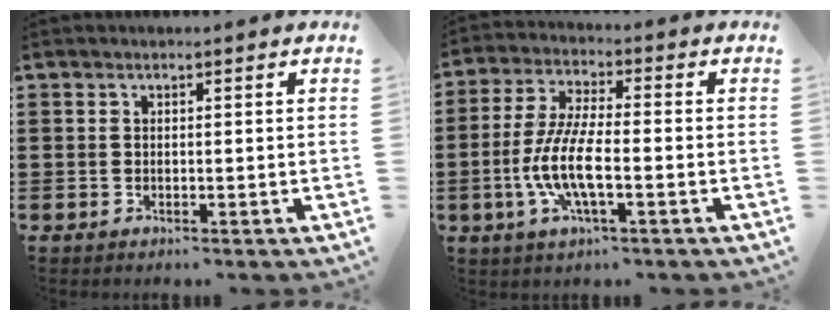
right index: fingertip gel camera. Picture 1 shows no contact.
{"total": 8.8, "force": [-2.8, 2.3, 8.0], "torque": [-0.181, -0.013, -0.060]}